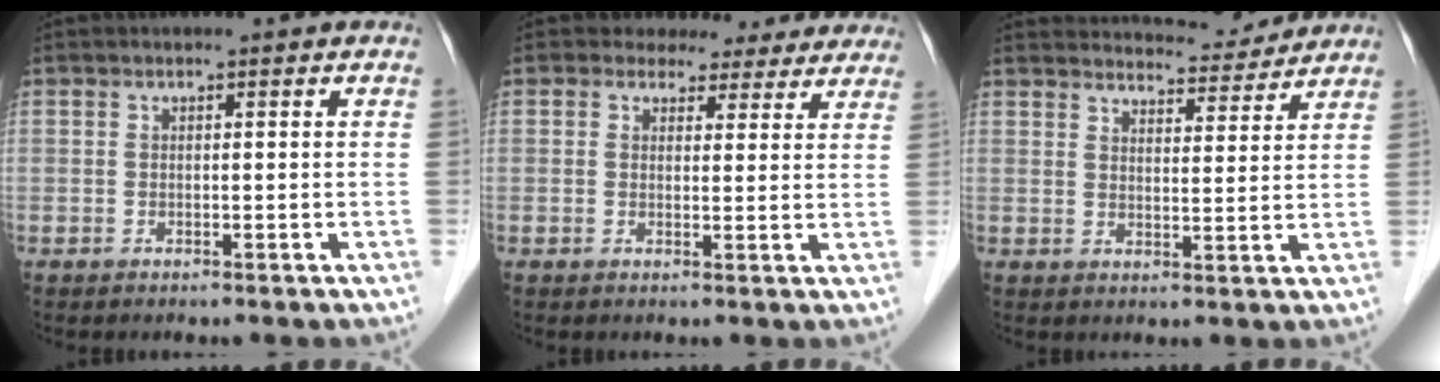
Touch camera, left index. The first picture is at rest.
{"total": 8.8, "force": [7.7, 4.1, 1.1], "torque": [0.014, 0.007, 0.069]}
{"total": 9.6, "force": [9.4, 1.5, 1.0], "torque": [-0.006, 0.004, 0.117]}